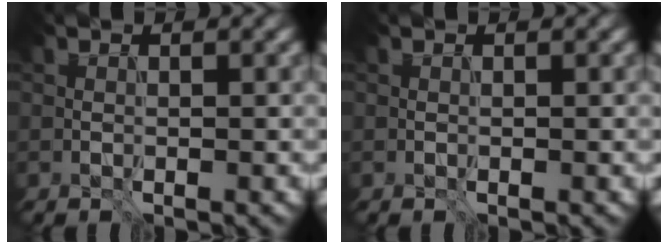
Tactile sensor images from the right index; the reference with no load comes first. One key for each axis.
{"total": 0.0}